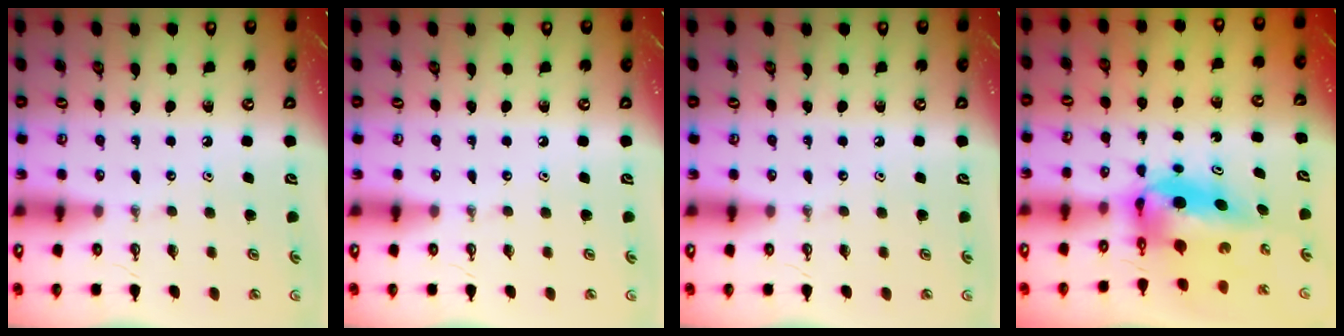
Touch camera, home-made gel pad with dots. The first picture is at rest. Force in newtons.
{"total": 0.0}
{"total": 0.0}
{"total": 10.2, "press": 6.6, "slide": 7.7}